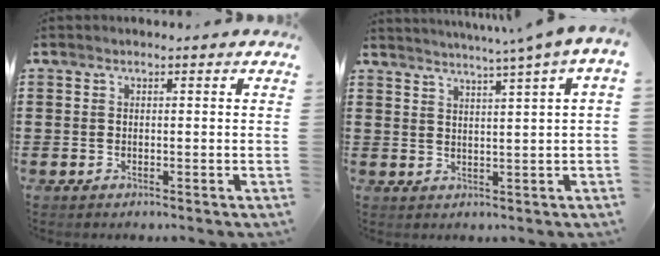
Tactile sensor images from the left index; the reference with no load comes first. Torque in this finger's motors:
{"motor_torque": [0.54, -1.60, 1.00, 0.21]}